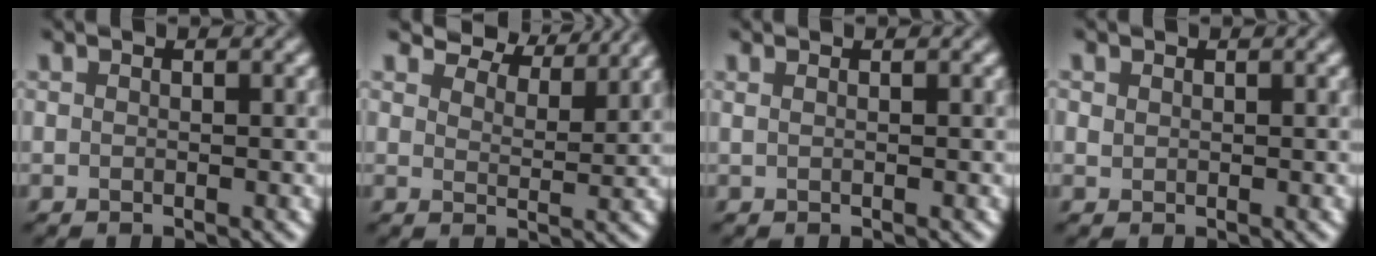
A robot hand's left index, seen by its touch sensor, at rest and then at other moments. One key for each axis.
{"total": 6.1, "fx": 5.7, "fy": 1.3, "fz": 1.7, "tx": -0.036, "ty": 0.002, "tz": 0.090}
{"total": 0.7, "fx": 0.5, "fy": 0.2, "fz": 0.5, "tx": -0.003, "ty": 0.001, "tz": 0.003}
{"total": 0.6, "fx": 0.4, "fy": 0.4, "fz": 0.0, "tx": 0.003, "ty": 0.004, "tz": 0.009}